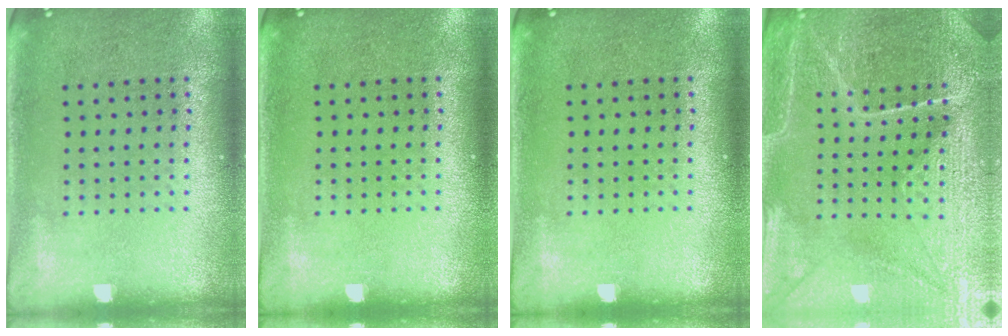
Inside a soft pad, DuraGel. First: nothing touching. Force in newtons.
{"total": 0.0}
{"total": 0.0}
{"total": 4.7, "press": 4.5, "slide": 1.4}